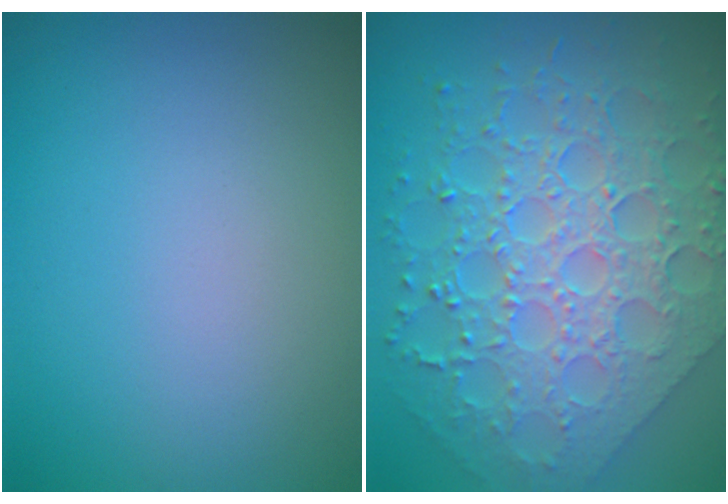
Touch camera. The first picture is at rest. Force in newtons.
{"total": 8.4, "press": 6.2, "slide": 5.6}